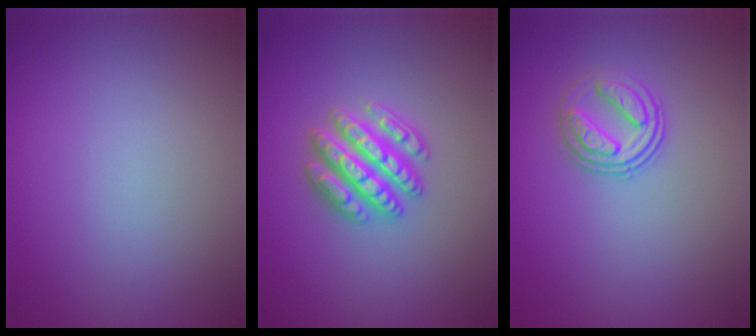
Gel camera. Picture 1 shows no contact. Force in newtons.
{"total": 4.7, "press": 4.6, "slide": 0.8}
{"total": 2.8, "press": 2.6, "slide": 1.2}